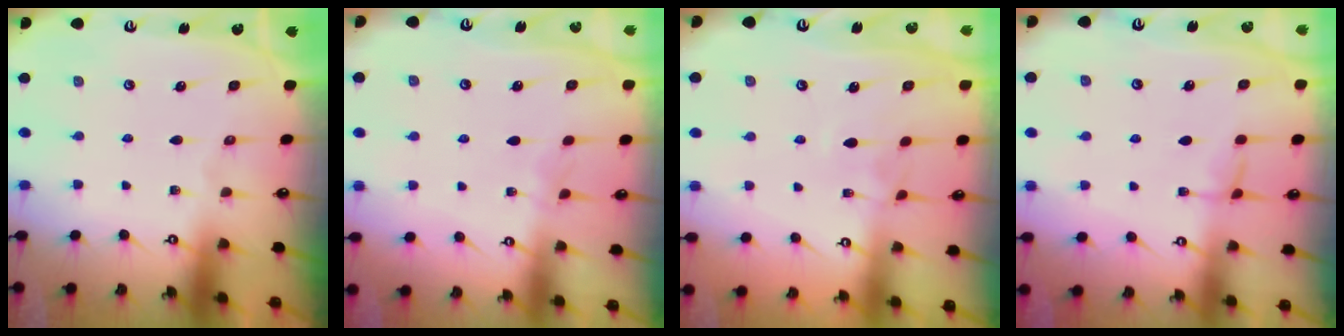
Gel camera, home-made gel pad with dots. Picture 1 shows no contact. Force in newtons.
{"total": 2.8, "press": 2.8, "slide": 0.3}
{"total": 3.4, "press": 3.3, "slide": 0.4}
{"total": 1.9, "press": 1.9, "slide": 0.2}